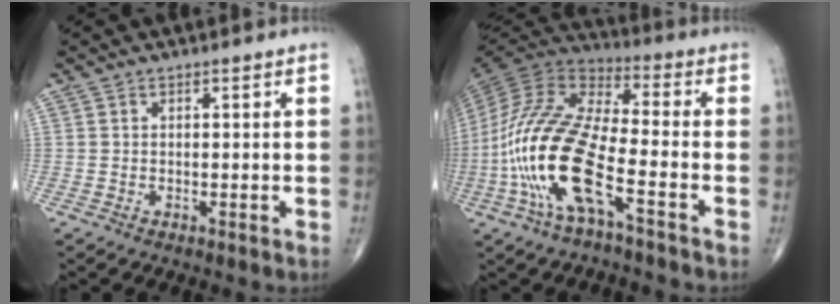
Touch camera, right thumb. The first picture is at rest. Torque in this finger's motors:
{"motor_torque": [2.25, 2.44, 2.26, -0.51, 0.74]}